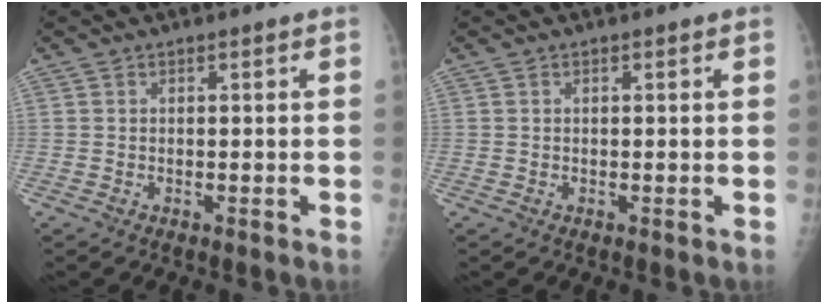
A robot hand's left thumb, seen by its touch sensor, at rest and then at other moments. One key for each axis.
{"total": 0.0}